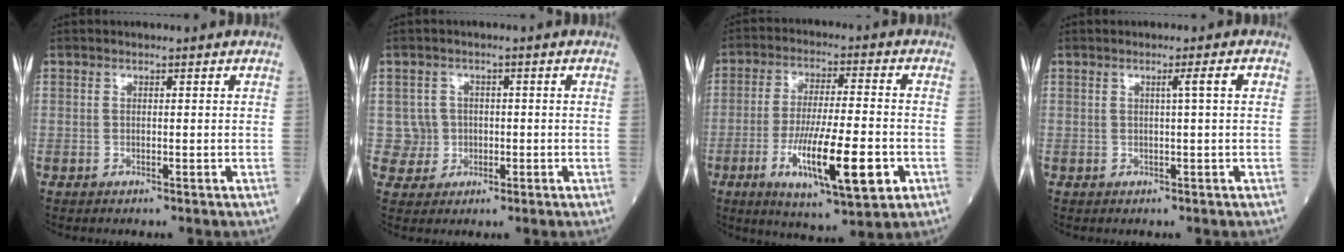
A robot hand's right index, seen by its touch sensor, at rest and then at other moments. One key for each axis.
{"total": 3.7, "fx": 0.0, "fy": 3.7, "fz": -0.3, "tx": 0.022, "ty": 0.010, "tz": 0.002}
{"total": 14.6, "fx": -4.8, "fy": 2.3, "fz": 13.6, "tx": -0.239, "ty": -0.018, "tz": -0.071}
{"total": 2.0, "fx": 0.4, "fy": -0.4, "fz": 1.9, "tx": -0.029, "ty": 0.003, "tz": 0.008}